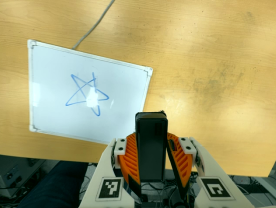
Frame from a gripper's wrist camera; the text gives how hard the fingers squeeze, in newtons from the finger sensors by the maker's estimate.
{"total": 6.1, "left": 5.5, "right": 6.6}